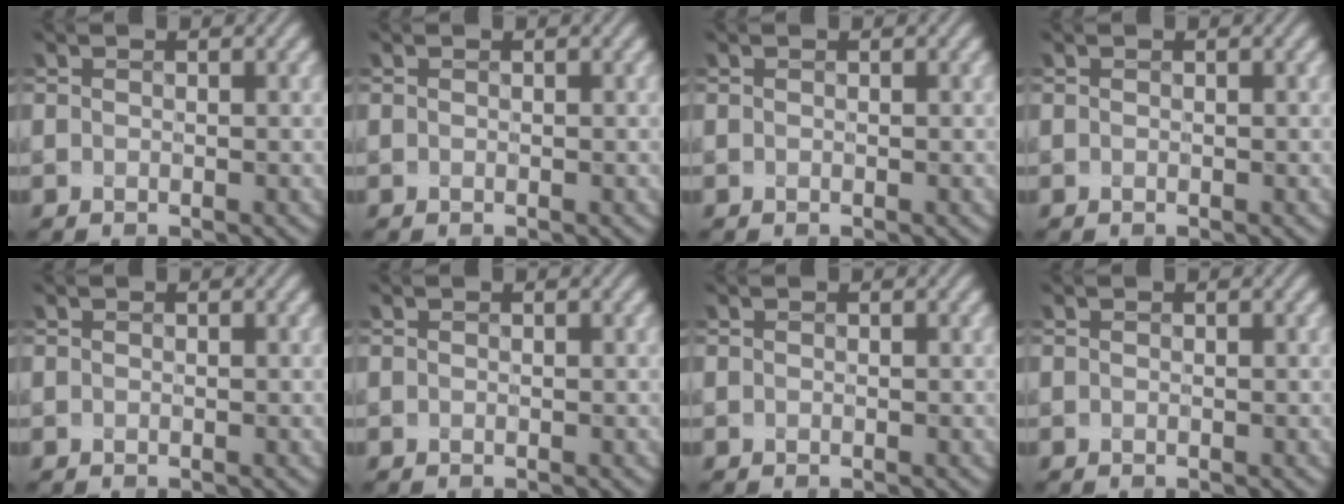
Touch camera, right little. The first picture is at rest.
{"total": 0.0}
{"total": 0.0}
{"total": 0.0}
{"total": 0.0}
{"total": 0.0}
{"total": 0.0}
{"total": 0.0}